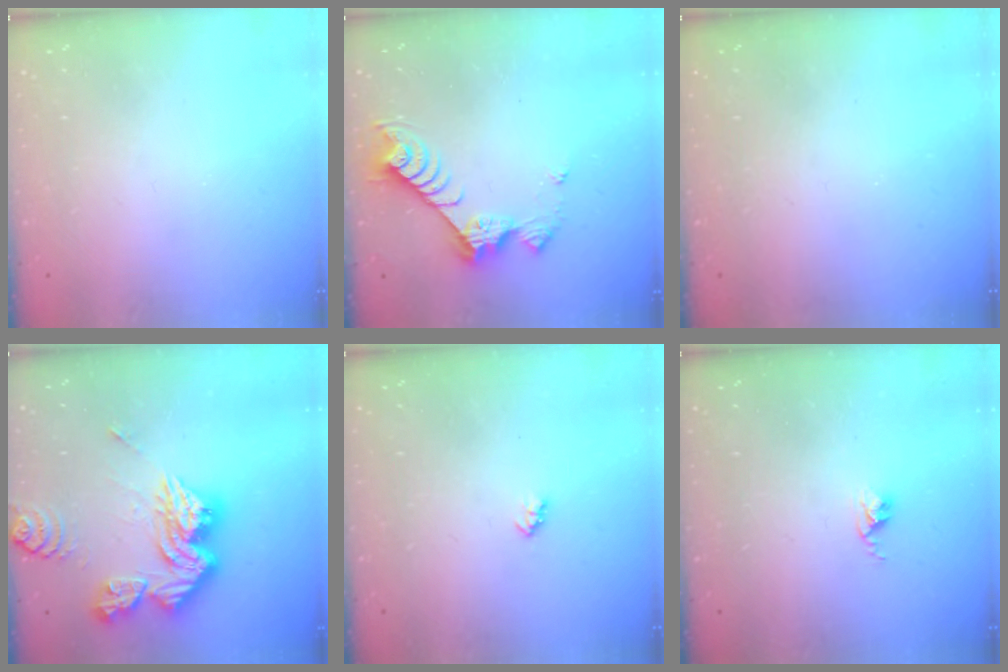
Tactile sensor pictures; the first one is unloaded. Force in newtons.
{"total": 9.3, "press": 9.3, "slide": 0.4}
{"total": 0.0}
{"total": 18.2, "press": 18.1, "slide": 1.9}
{"total": 2.0, "press": 2.0, "slide": 0.3}
{"total": 2.4, "press": 2.4, "slide": 0.3}